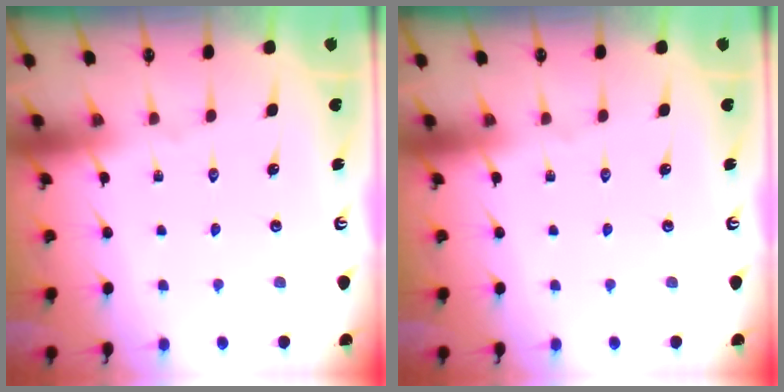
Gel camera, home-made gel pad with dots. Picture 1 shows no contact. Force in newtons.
{"total": 0.0}